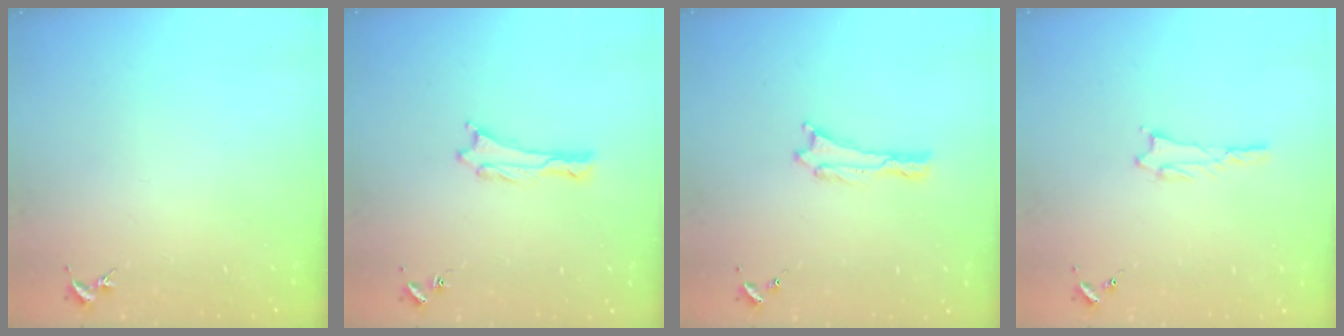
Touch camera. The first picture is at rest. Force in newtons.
{"total": 0.0}
{"total": 0.0}
{"total": 0.9, "press": 0.9, "slide": 0.2}